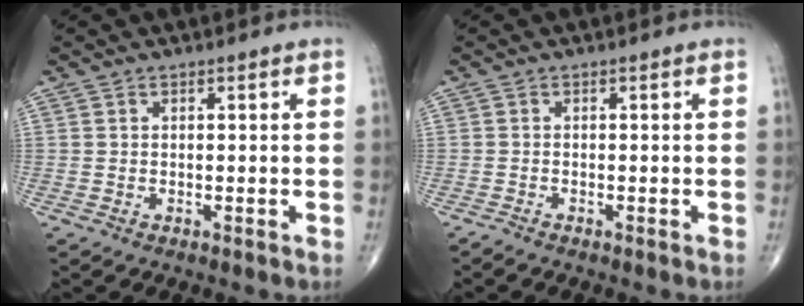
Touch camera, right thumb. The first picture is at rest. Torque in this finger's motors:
{"motor_torque": [-0.10, 0.37, -0.33, -0.27, -0.01]}